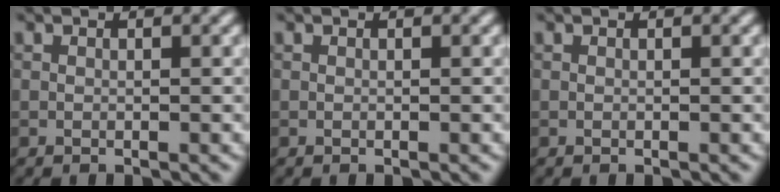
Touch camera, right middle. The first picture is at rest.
{"total": 0.0}
{"total": 0.0}